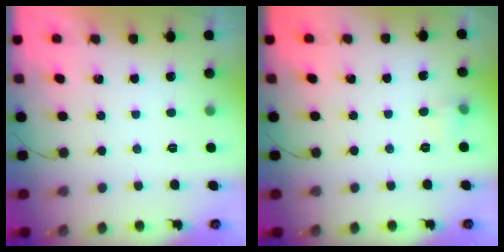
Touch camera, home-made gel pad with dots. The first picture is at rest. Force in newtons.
{"total": 3.7, "press": 3.6, "slide": 1.1}